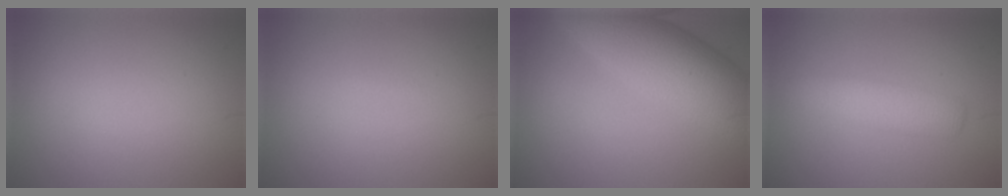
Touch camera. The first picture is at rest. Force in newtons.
{"total": 0.0}
{"total": 8.2, "press": 8.2, "slide": 0.1}
{"total": 2.8, "press": 2.8, "slide": 0.1}